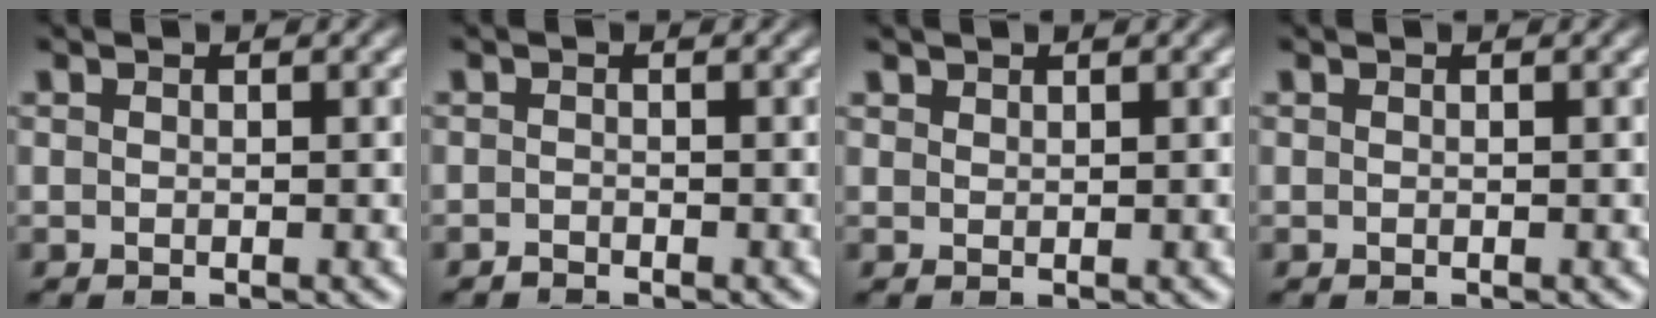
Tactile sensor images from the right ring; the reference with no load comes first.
{"total": 0.8, "force": [-0.7, -0.3, -0.3], "torque": [0.010, -0.006, -0.012]}
{"total": 1.0, "force": [0.9, -0.5, -0.2], "torque": [0.015, -0.006, 0.026]}
{"total": 0.0}